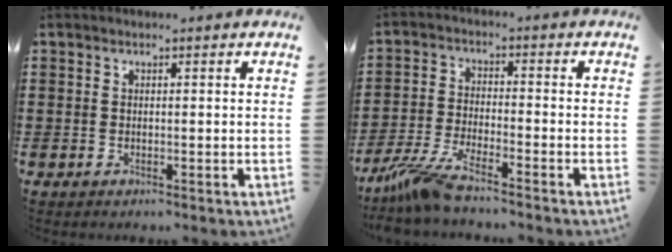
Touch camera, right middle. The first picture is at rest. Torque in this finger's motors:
{"motor_torque": [1.19, 0.12, 0.16, 0.09]}